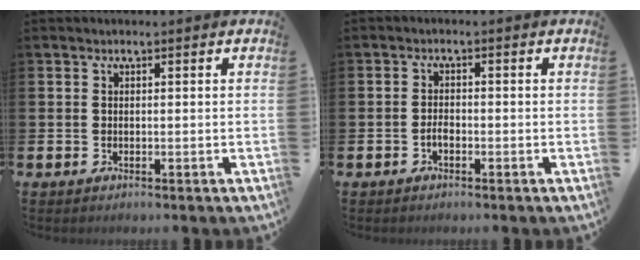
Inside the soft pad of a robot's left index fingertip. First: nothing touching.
{"total": 1.4, "force": [-0.7, 0.7, 1.0], "torque": [-0.019, 0.002, -0.015]}